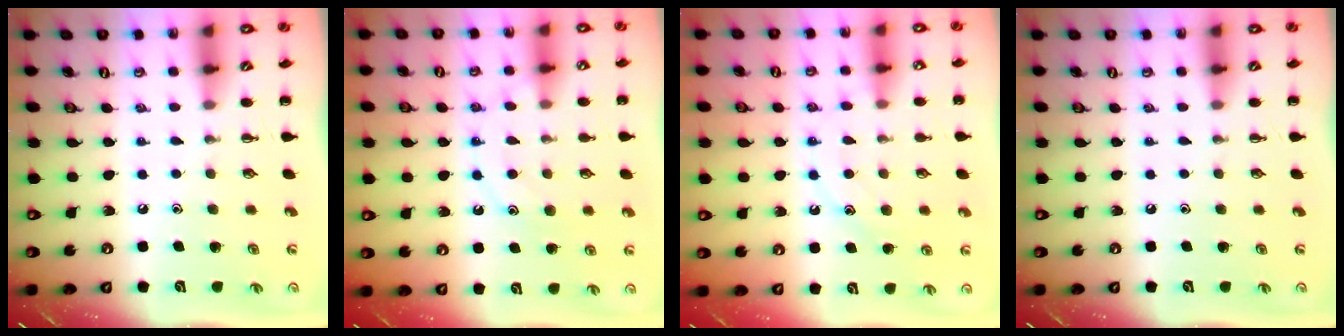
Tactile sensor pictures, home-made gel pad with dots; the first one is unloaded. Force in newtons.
{"total": 11.2, "press": 11.2, "slide": 0.8}
{"total": 12.0, "press": 12.0, "slide": 0.9}
{"total": 0.0}